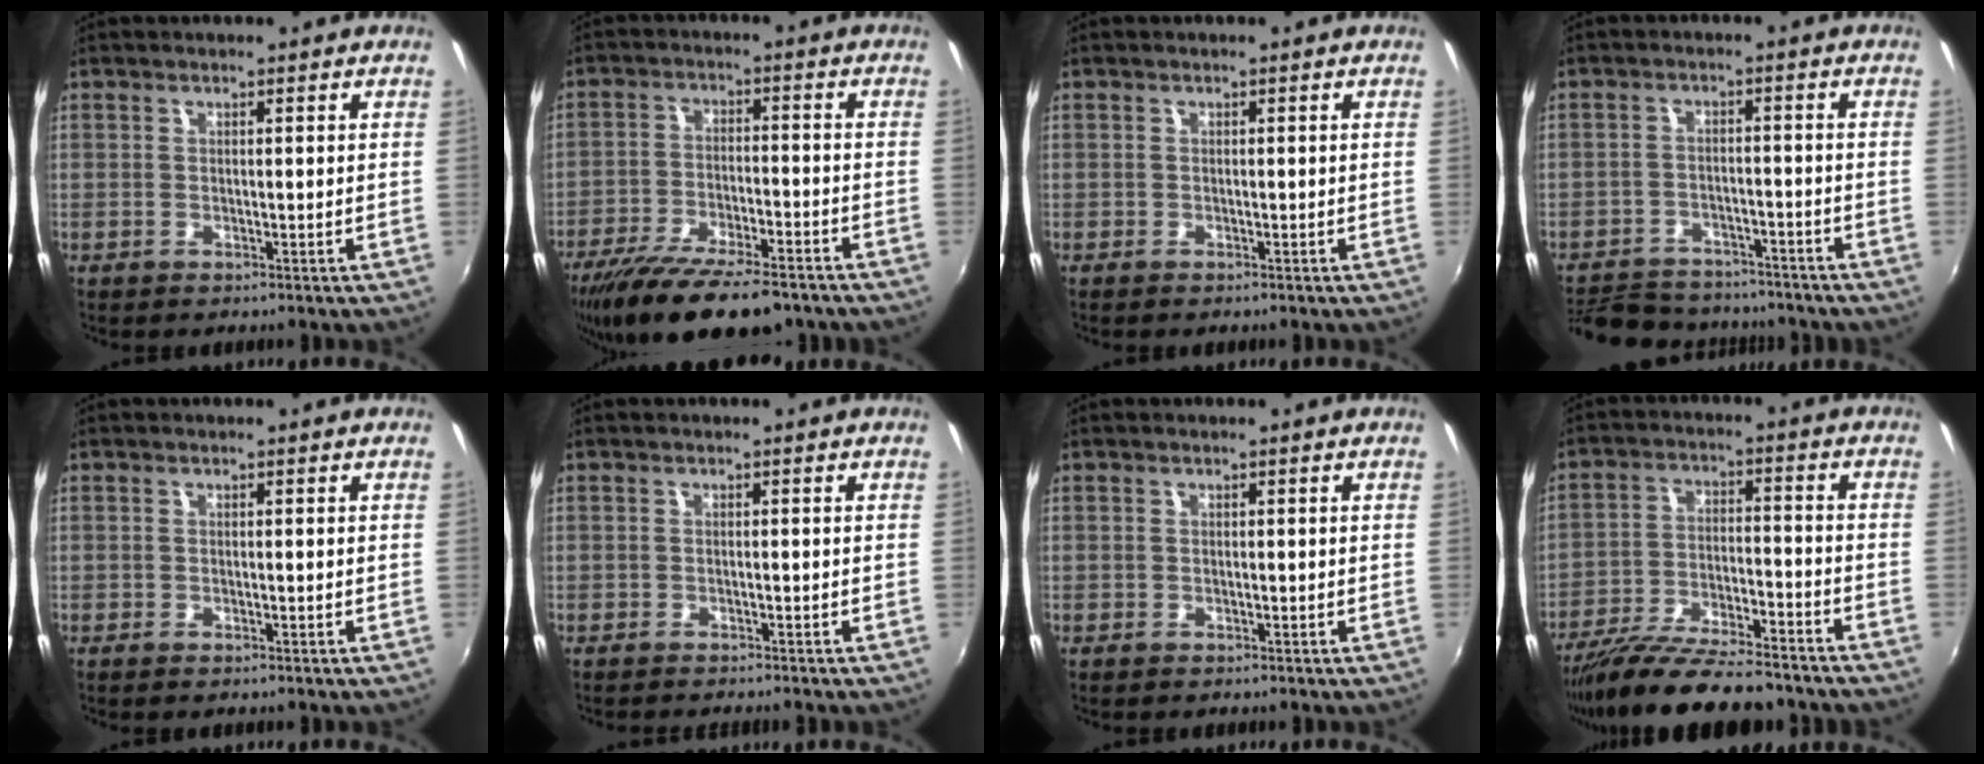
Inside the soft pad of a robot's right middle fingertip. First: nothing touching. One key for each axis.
{"total": 17.3, "fx": -13.6, "fy": 4.6, "fz": 9.6, "tx": -0.195, "ty": -0.041, "tz": -0.220}
{"total": 0.0}
{"total": 16.4, "fx": -14.0, "fy": 6.3, "fz": 5.7, "tx": -0.136, "ty": 0.006, "tz": -0.199}
{"total": 0.5, "fx": -0.5, "fy": 0.1, "fz": 0.1, "tx": -0.003, "ty": -0.004, "tz": -0.010}
{"total": 1.9, "fx": -1.8, "fy": 0.0, "fz": 0.5, "tx": -0.021, "ty": -0.012, "tz": -0.032}
{"total": 0.0}
{"total": 17.8, "fx": -15.3, "fy": 3.6, "fz": 8.5, "tx": -0.169, "ty": -0.036, "tz": -0.247}